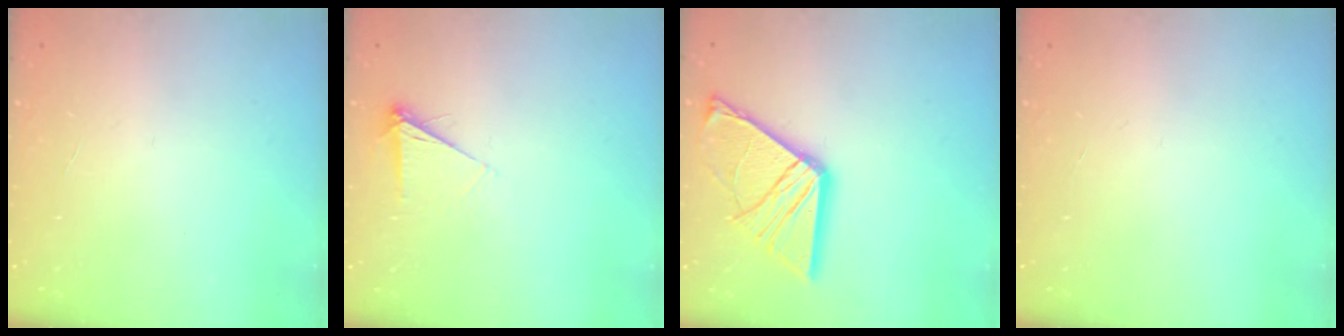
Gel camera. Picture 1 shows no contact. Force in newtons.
{"total": 5.1, "press": 5.0, "slide": 0.6}
{"total": 16.2, "press": 16.1, "slide": 1.4}
{"total": 0.0}